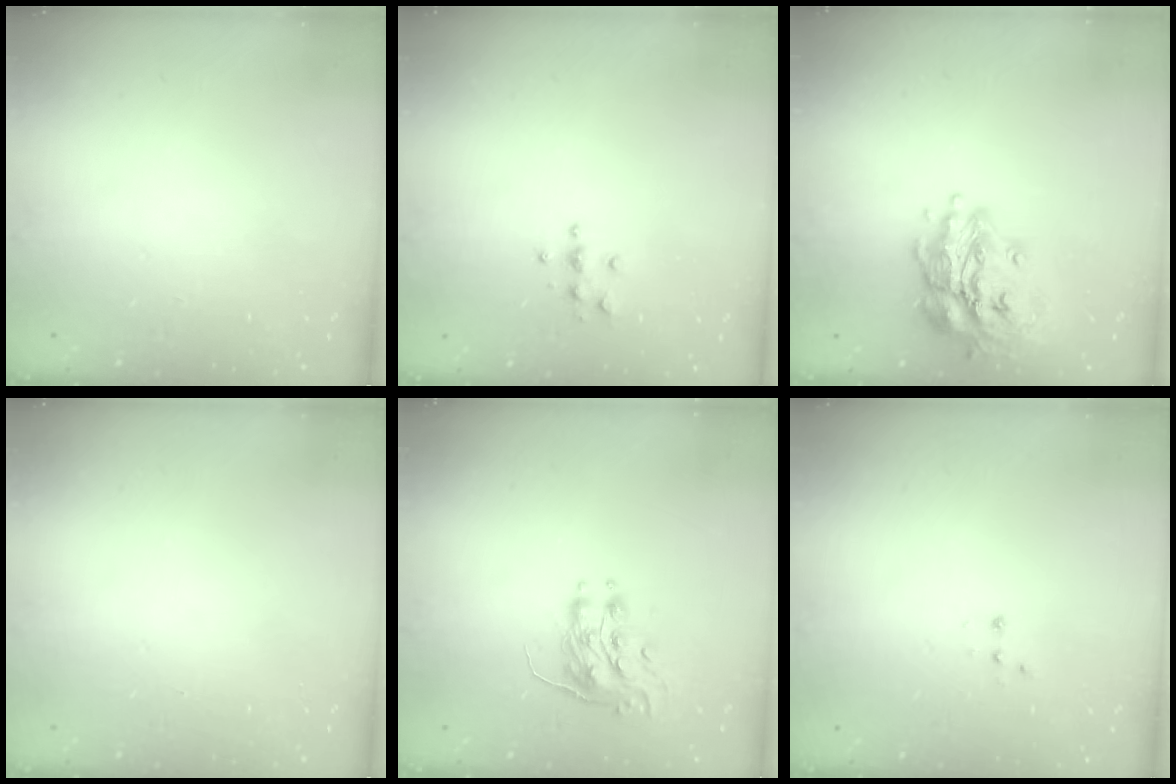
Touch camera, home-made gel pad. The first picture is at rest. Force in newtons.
{"total": 3.9, "press": 3.9, "slide": 0.4}
{"total": 16.1, "press": 15.9, "slide": 2.1}
{"total": 0.0}
{"total": 8.2, "press": 8.2, "slide": 0.1}
{"total": 2.8, "press": 2.7, "slide": 0.7}